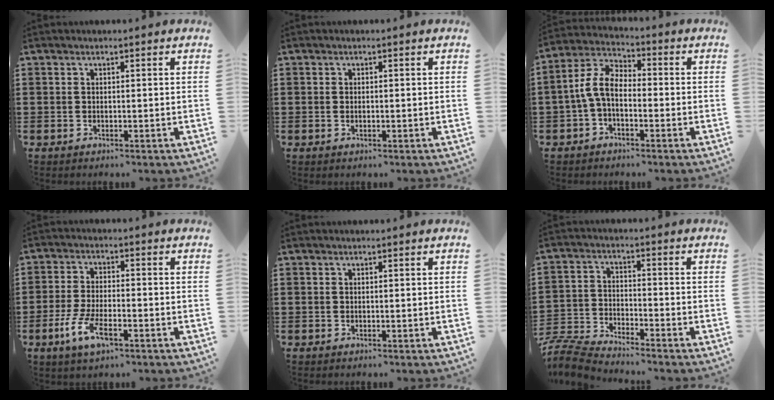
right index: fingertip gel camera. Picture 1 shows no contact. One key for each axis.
{"total": 0.7, "fx": -0.1, "fy": 0.2, "fz": 0.6, "tx": -0.015, "ty": -0.003, "tz": -0.001}
{"total": 6.1, "fx": -1.3, "fy": 3.4, "fz": 4.9, "tx": -0.130, "ty": 0.002, "tz": -0.034}
{"total": 5.9, "fx": -2.9, "fy": 2.0, "fz": 4.8, "tx": -0.113, "ty": -0.009, "tz": -0.058}
{"total": 0.0}
{"total": 6.1, "fx": -6.0, "fy": 0.4, "fz": 0.9, "tx": -0.037, "ty": 0.002, "tz": -0.125}